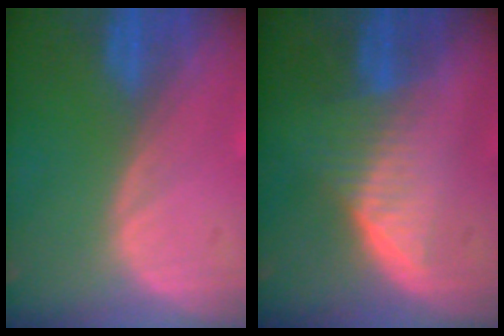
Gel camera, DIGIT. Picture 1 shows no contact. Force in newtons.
{"total": 6.5, "press": 5.8, "slide": 2.9}